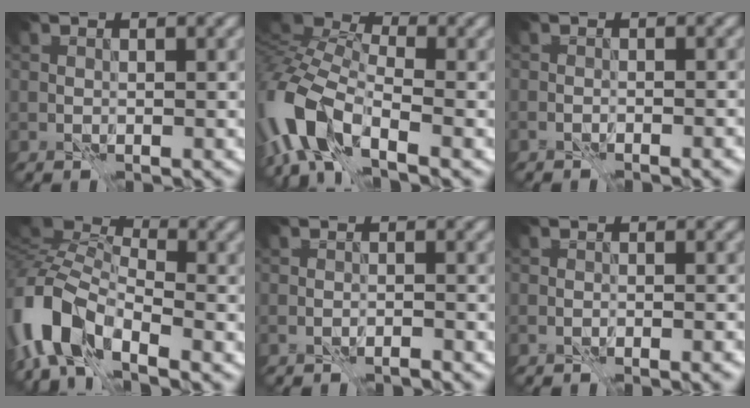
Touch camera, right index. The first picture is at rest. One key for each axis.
{"total": 11.8, "fx": -4.7, "fy": 6.2, "fz": 8.9, "tx": -0.208, "ty": -0.010, "tz": -0.098}
{"total": 1.8, "fx": -1.5, "fy": 0.2, "fz": 1.0, "tx": -0.018, "ty": 0.000, "tz": -0.027}
{"total": 9.3, "fx": -4.2, "fy": 4.9, "fz": 6.7, "tx": -0.139, "ty": -0.002, "tz": -0.091}
{"total": 1.7, "fx": -1.6, "fy": 0.1, "fz": 0.4, "tx": -0.002, "ty": 0.000, "tz": -0.029}
{"total": 2.2, "fx": -1.8, "fy": 0.3, "fz": 1.2, "tx": -0.024, "ty": 0.002, "tz": -0.031}